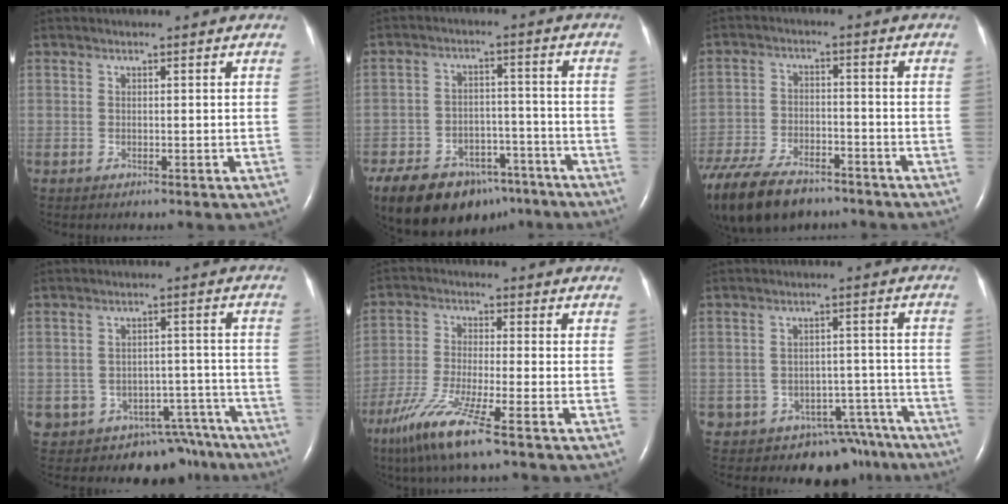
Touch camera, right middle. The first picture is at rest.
{"total": 18.1, "force": [-13.0, 9.5, 8.3], "torque": [-0.171, -0.004, -0.190]}
{"total": 18.7, "force": [-13.9, 8.1, 9.5], "torque": [-0.245, -0.030, -0.225]}
{"total": 13.0, "force": [-9.1, 8.8, 3.0], "torque": [-0.028, 0.043, -0.098]}
{"total": 9.8, "force": [-6.0, 0.0, 7.7], "torque": [-0.161, -0.032, -0.117]}
{"total": 12.1, "force": [-8.6, 8.1, 2.3], "torque": [-0.013, 0.042, -0.094]}